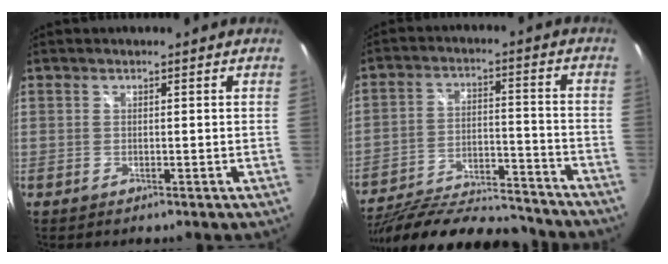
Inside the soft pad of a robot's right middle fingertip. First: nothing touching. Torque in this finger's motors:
{"motor_torque": [1.11, -1.02, 0.46, 0.14]}